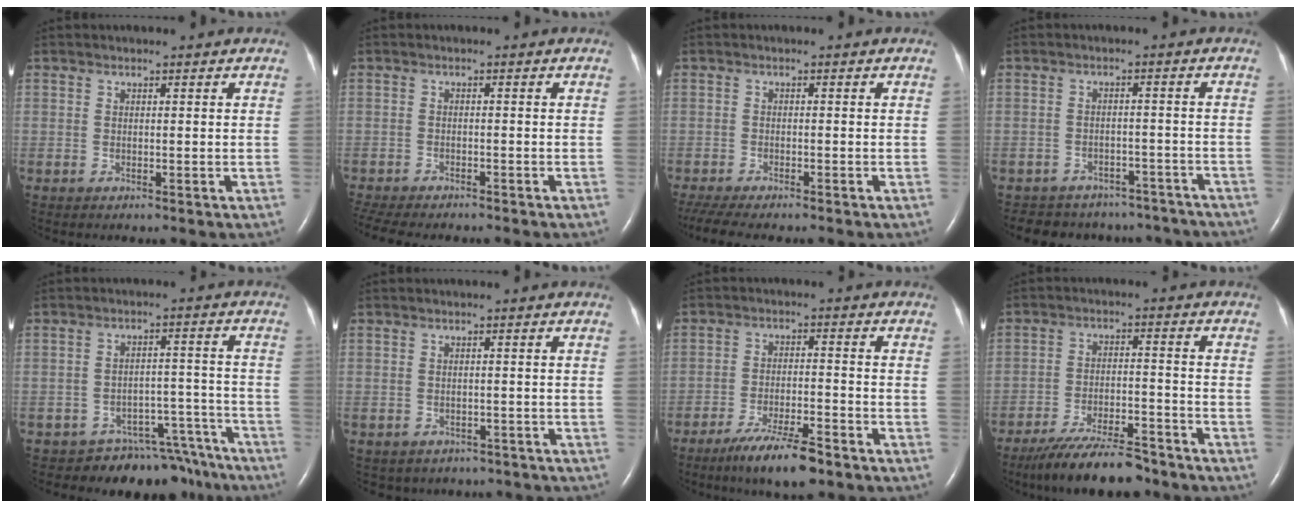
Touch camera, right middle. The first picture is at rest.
{"total": 11.2, "force": [-9.7, 2.5, 5.1], "torque": [-0.089, -0.010, -0.137]}
{"total": 9.2, "force": [-7.7, 1.4, 4.7], "torque": [-0.076, -0.009, -0.119]}
{"total": 14.5, "force": [-12.9, 6.0, 2.5], "torque": [-0.038, 0.020, -0.139]}
{"total": 12.1, "force": [-11.1, 4.7, 0.5], "torque": [0.027, 0.055, -0.139]}
{"total": 7.6, "force": [-6.3, 4.1, 1.3], "torque": [-0.018, 0.006, -0.063]}
{"total": 9.0, "force": [-6.6, 1.2, 6.0], "torque": [-0.111, -0.019, -0.114]}
{"total": 12.5, "force": [-10.8, 2.1, 5.8], "torque": [-0.098, -0.009, -0.174]}